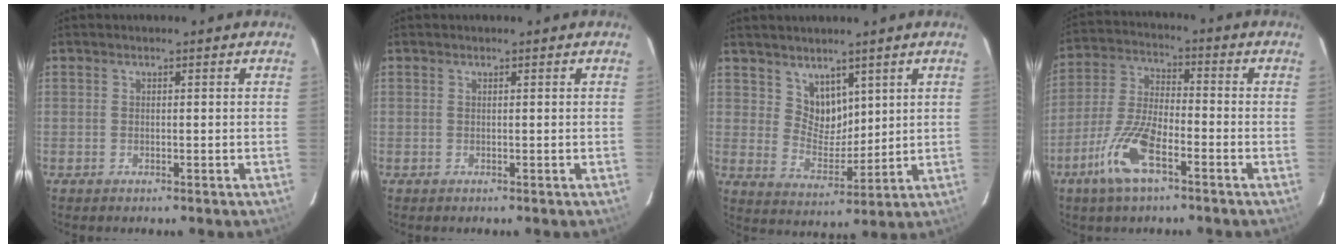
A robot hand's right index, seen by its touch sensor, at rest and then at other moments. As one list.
[{"total": 0.0}, {"total": 6.4, "force": [4.2, 4.3, 2.1], "torque": [-0.027, -0.001, 0.087]}, {"total": 11.8, "force": [-6.4, 3.9, 9.2], "torque": [-0.201, -0.005, -0.127]}]